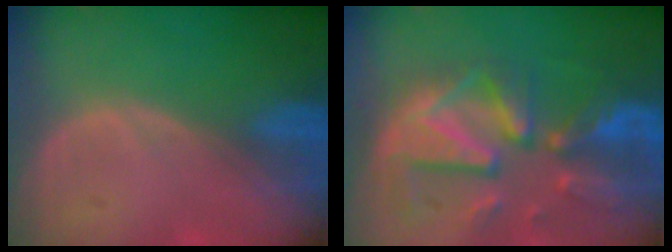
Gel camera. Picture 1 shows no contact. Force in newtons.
{"total": 12.3, "press": 10.6, "slide": 6.1}